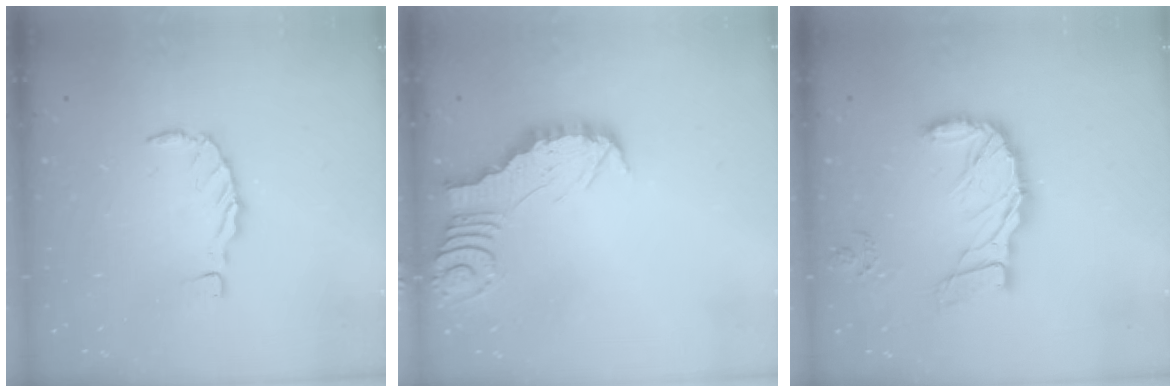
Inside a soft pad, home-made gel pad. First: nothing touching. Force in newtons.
{"total": 2.6, "press": 2.6, "slide": 0.2}
{"total": 14.7, "press": 14.5, "slide": 2.3}